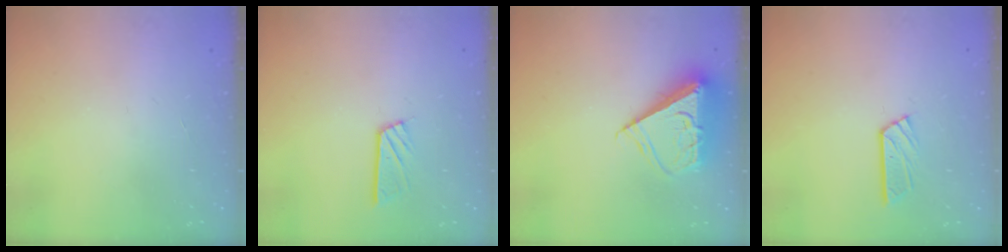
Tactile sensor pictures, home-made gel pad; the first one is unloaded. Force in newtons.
{"total": 7.0, "press": 7.0, "slide": 0.2}
{"total": 10.0, "press": 10.0, "slide": 0.8}
{"total": 5.2, "press": 5.2, "slide": 0.3}